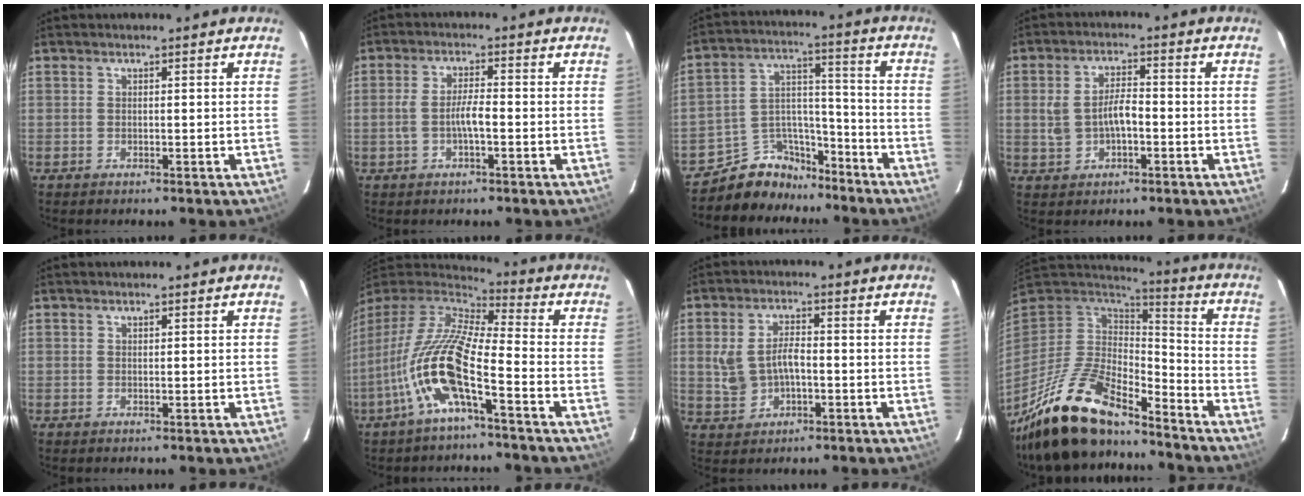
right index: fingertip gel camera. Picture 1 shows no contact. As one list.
[{"total": 4.4, "force": [-1.3, 0.9, 4.1], "torque": [-0.082, 0.006, -0.021]}, {"total": 10.4, "force": [-8.7, 5.7, 0.7], "torque": [-0.018, 0.068, -0.145]}, {"total": 6.2, "force": [-1.1, 3.3, 5.2], "torque": [-0.105, 0.010, -0.012]}, {"total": 0.0}, {"total": 16.7, "force": [-6.7, 3.6, 14.9], "torque": [-0.284, -0.018, -0.138]}, {"total": 6.8, "force": [-0.8, 4.2, 5.2], "torque": [-0.113, 0.008, -0.005]}, {"total": 21.2, "force": [-16.3, 6.5, 12.0], "torque": [-0.248, -0.033, -0.292]}]